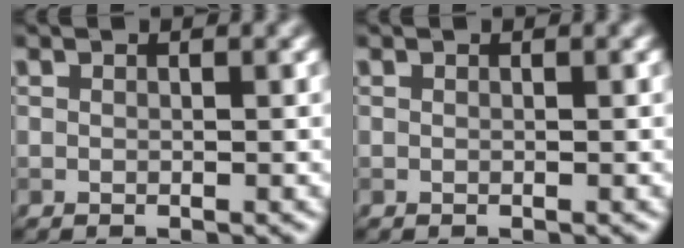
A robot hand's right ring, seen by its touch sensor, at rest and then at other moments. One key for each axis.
{"total": 0.0}